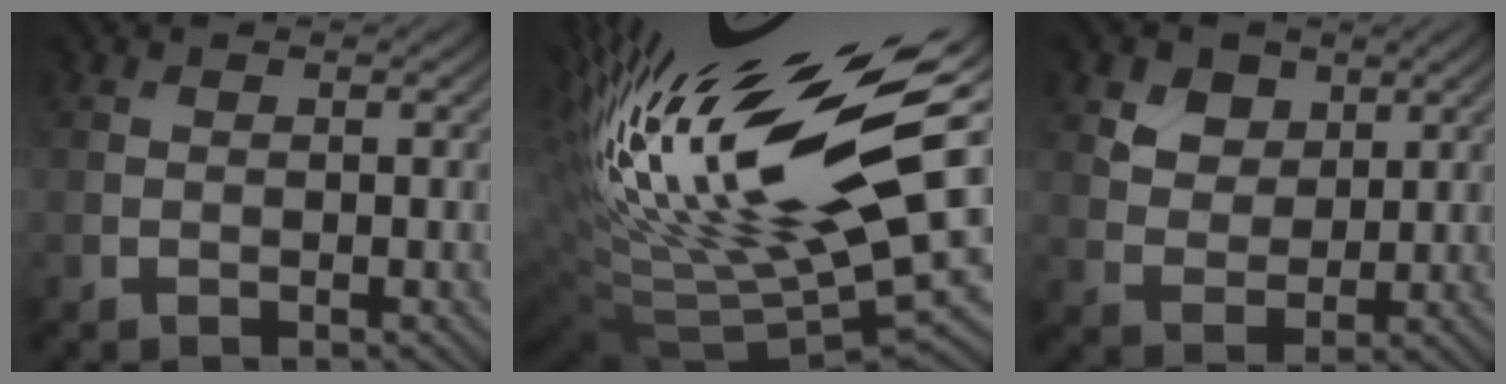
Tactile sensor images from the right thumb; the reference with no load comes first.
{"total": 21.5, "force": [5.7, 7.2, 19.5], "torque": [-0.399, -0.005, 0.103]}
{"total": 5.4, "force": [3.0, 3.8, 2.4], "torque": [-0.060, -0.017, 0.062]}